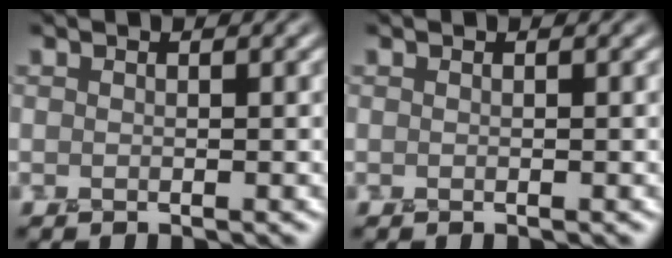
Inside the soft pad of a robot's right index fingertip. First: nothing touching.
{"total": 0.0}